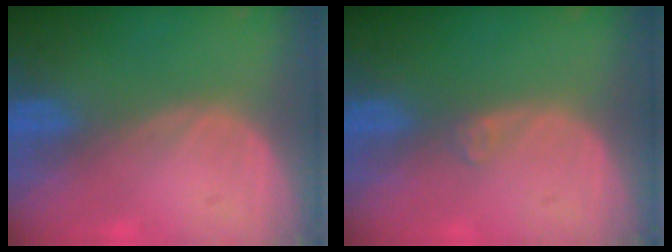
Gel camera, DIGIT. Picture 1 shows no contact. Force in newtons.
{"total": 0.9, "press": 0.8, "slide": 0.2}